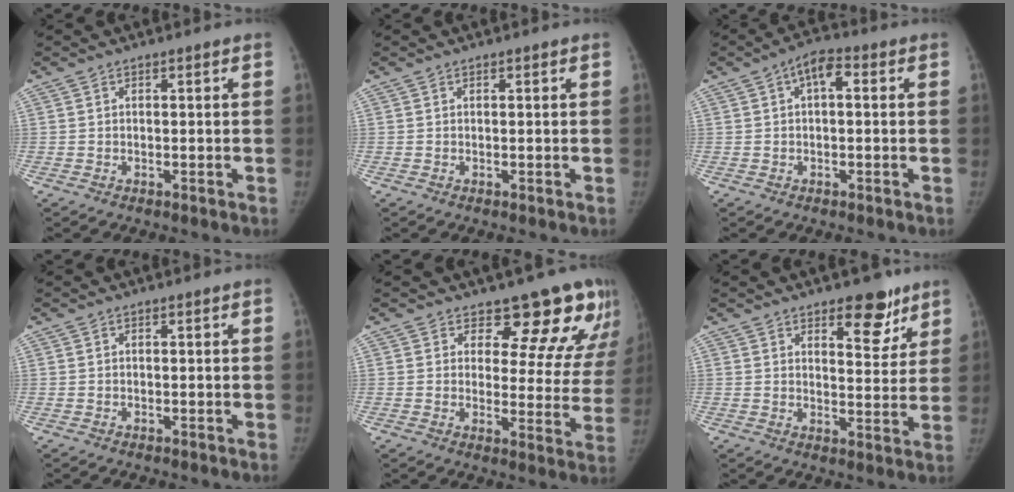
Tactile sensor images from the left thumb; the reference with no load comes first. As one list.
[{"total": 0.0}, {"total": 5.0, "force": [1.1, 2.4, 4.2], "torque": [-0.060, 0.017, 0.010]}, {"total": 0.0}, {"total": 14.9, "force": [12.1, 6.4, 5.8], "torque": [-0.011, -0.080, 0.123]}, {"total": 8.7, "force": [5.8, 4.0, 5.2], "torque": [-0.035, -0.036, 0.081]}]